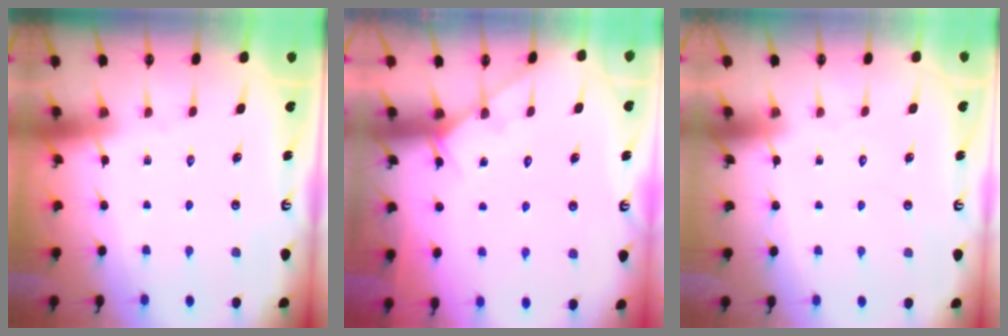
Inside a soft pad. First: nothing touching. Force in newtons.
{"total": 5.0, "press": 4.9, "slide": 0.6}
{"total": 1.7, "press": 1.6, "slide": 0.2}